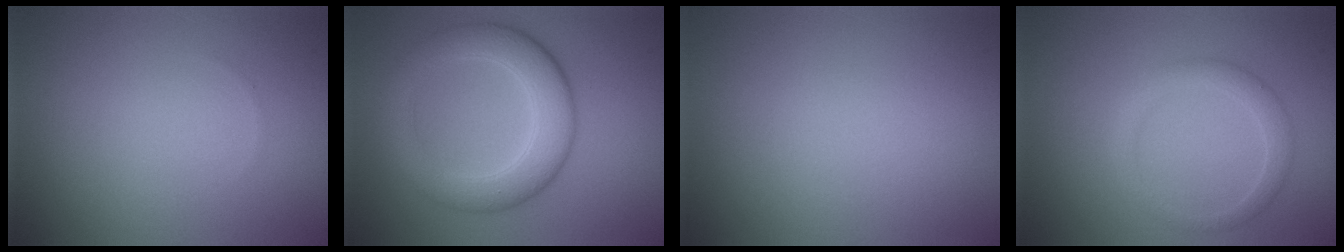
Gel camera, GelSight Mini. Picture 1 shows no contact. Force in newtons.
{"total": 5.7, "press": 5.7, "slide": 0.1}
{"total": 0.0}
{"total": 2.0, "press": 2.0, "slide": 0.1}